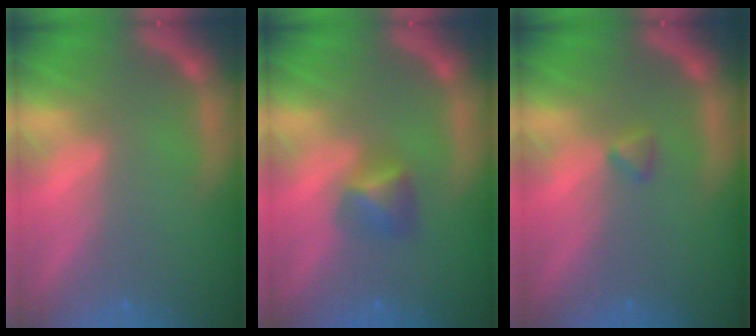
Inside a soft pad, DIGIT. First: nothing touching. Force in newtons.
{"total": 2.4}
{"total": 0.9}